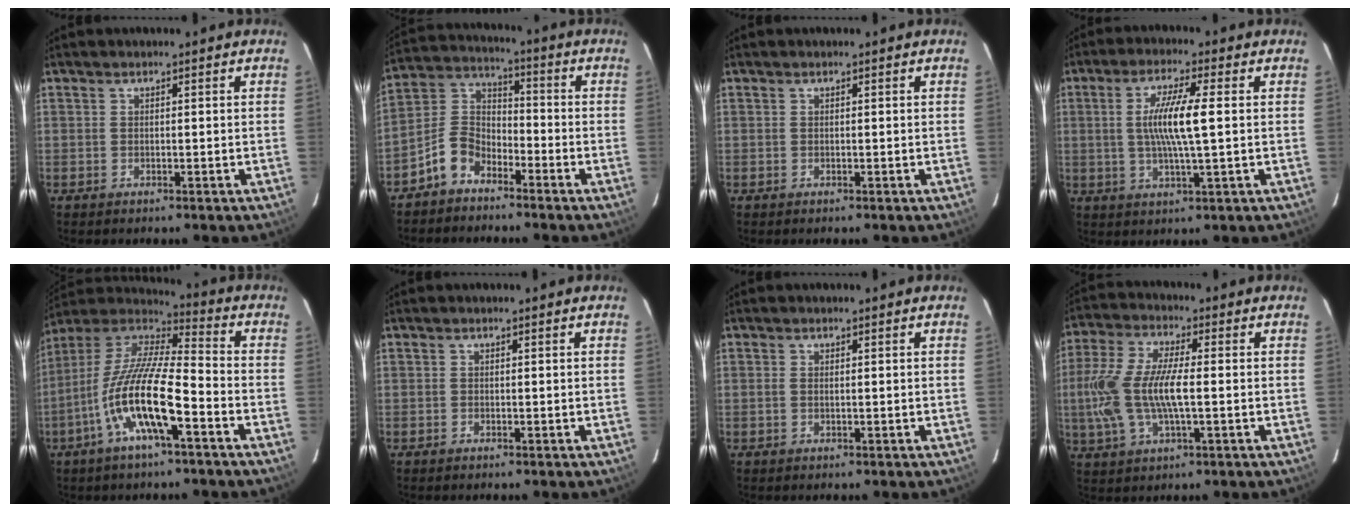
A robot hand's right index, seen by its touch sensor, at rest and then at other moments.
{"total": 7.7, "force": [-5.4, 4.5, 3.3], "torque": [-0.078, 0.027, -0.112]}
{"total": 0.0}
{"total": 8.6, "force": [0.6, 0.5, 8.6], "torque": [-0.162, -0.002, 0.011]}
{"total": 16.1, "force": [-6.8, 3.4, 14.2], "torque": [-0.270, -0.014, -0.135]}
{"total": 0.0}
{"total": 0.6, "force": [0.1, 0.1, 0.6], "torque": [-0.015, 0.001, 0.000]}
{"total": 14.1, "force": [-1.2, 5.0, 13.2], "torque": [-0.282, 0.001, -0.024]}